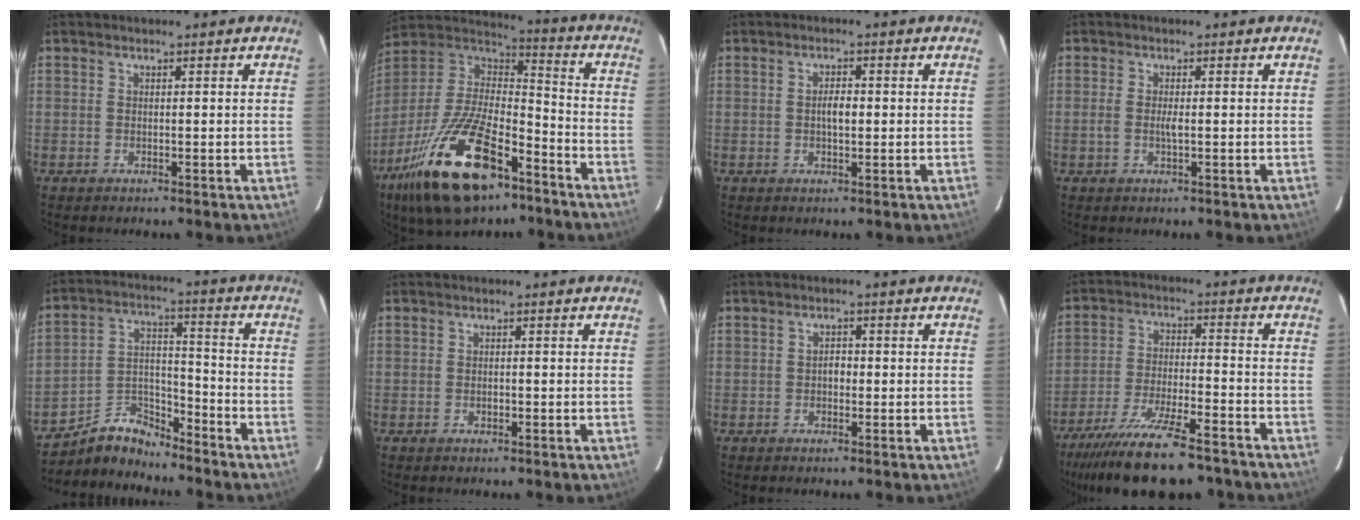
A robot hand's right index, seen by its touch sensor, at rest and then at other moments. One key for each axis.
{"total": 25.4, "fx": -14.8, "fy": 10.6, "fz": 17.8, "tx": -0.360, "ty": -0.024, "tz": -0.256}
{"total": 2.6, "fx": 0.0, "fy": 1.1, "fz": 2.3, "tx": -0.042, "ty": 0.004, "tz": -0.001}
{"total": 1.9, "fx": -0.3, "fy": 0.3, "fz": 1.8, "tx": -0.037, "ty": -0.002, "tz": -0.006}
{"total": 8.3, "fx": -7.6, "fy": 2.9, "fz": 1.7, "tx": -0.040, "ty": 0.036, "tz": -0.146}
{"total": 0.9, "fx": -0.3, "fy": 0.7, "fz": 0.4, "tx": -0.006, "ty": 0.000, "tz": -0.004}
{"total": 1.7, "fx": -0.3, "fy": 1.3, "fz": 1.0, "tx": -0.017, "ty": 0.007, "tz": -0.006}
{"total": 19.7, "fx": -16.1, "fy": 4.4, "fz": 10.6, "tx": -0.212, "ty": -0.038, "tz": -0.255}